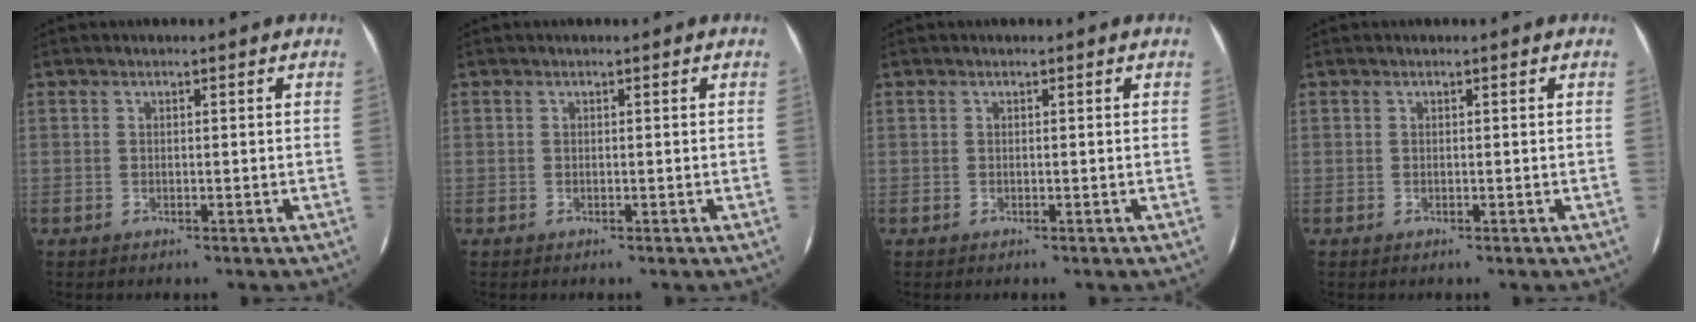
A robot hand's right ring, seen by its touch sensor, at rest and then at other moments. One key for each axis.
{"total": 0.0}
{"total": 0.0}
{"total": 0.0}